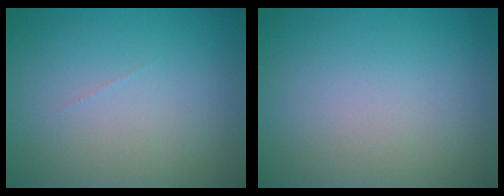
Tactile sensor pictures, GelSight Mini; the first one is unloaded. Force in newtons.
{"total": 0.0}